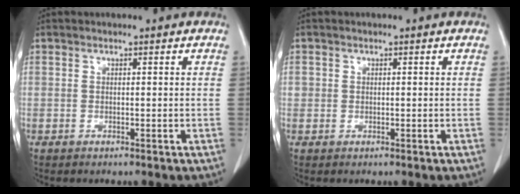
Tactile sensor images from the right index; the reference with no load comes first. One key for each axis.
{"total": 2.5, "fx": 0.0, "fy": 2.3, "fz": 1.0, "tx": -0.035, "ty": 0.015, "tz": 0.006}